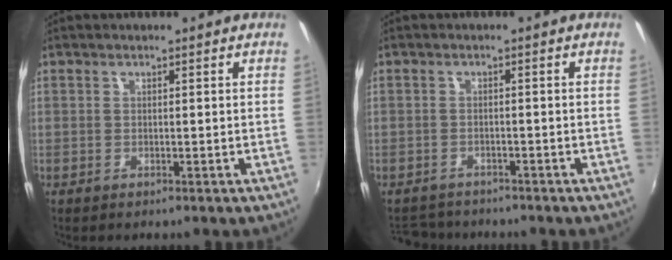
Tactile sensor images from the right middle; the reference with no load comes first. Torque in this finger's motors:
{"motor_torque": [-0.60, -0.38, -0.09, -0.01]}